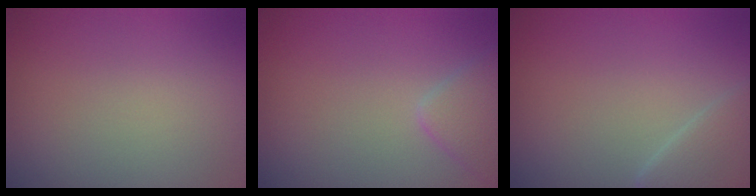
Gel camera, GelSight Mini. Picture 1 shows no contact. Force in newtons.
{"total": 2.3, "press": 2.3, "slide": 0.2}
{"total": 2.7, "press": 2.6, "slide": 0.2}